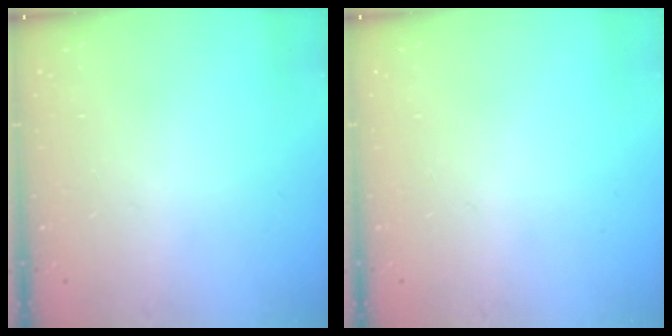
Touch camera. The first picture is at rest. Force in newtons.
{"total": 0.0}